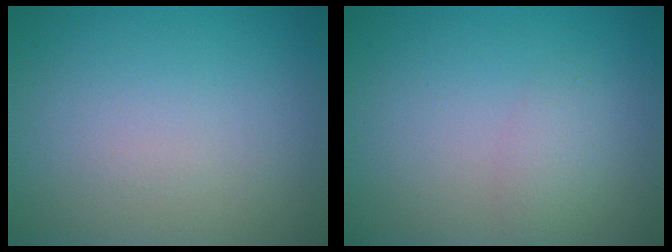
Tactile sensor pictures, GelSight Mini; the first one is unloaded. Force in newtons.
{"total": 1.6, "press": 1.6, "slide": 0.1}